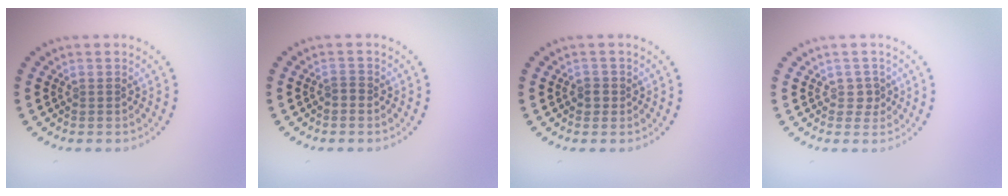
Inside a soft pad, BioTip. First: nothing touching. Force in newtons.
{"total": 0.7, "press": 0.6, "slide": 0.4}
{"total": 1.1, "press": 1.0, "slide": 0.4}
{"total": 1.3, "press": 1.0, "slide": 0.8}